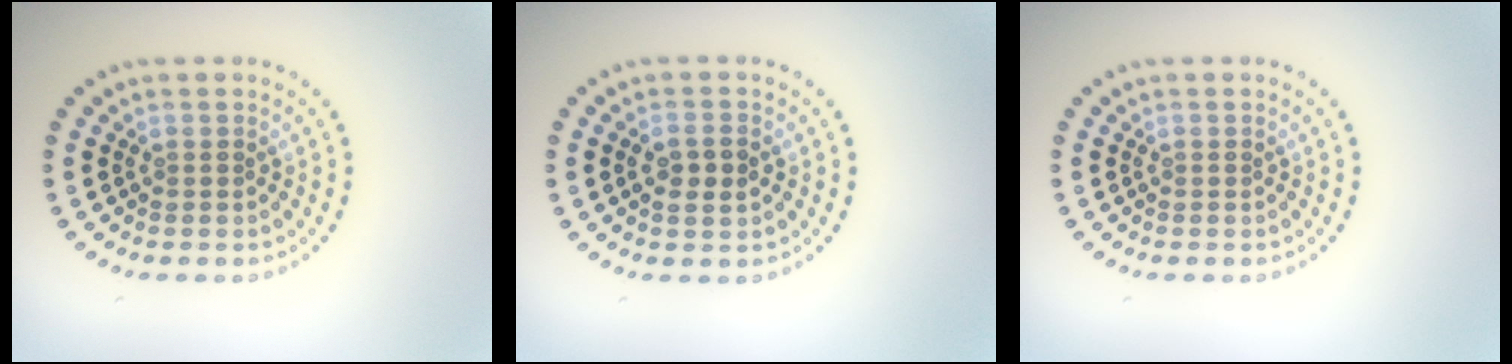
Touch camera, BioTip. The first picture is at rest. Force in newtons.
{"total": 2.2, "press": 2.1, "slide": 0.3}
{"total": 0.0}